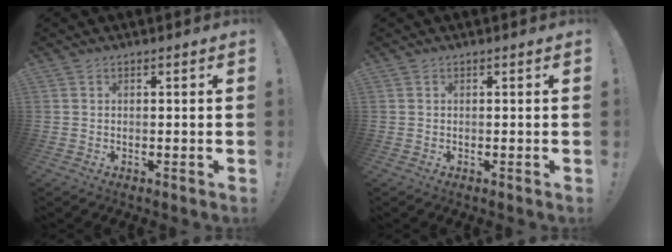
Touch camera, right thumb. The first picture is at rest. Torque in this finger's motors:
{"motor_torque": [-0.05, 0.05, -0.03, -0.03, 0.00]}